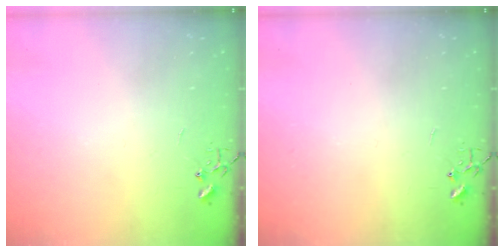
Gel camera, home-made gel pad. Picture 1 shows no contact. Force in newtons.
{"total": 0.0}